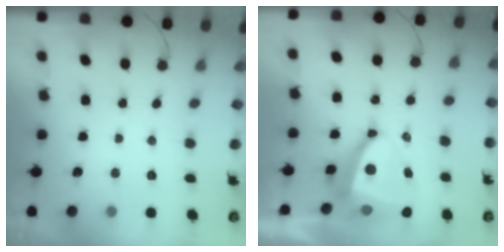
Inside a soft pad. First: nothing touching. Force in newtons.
{"total": 10.2, "press": 10.1, "slide": 1.4}